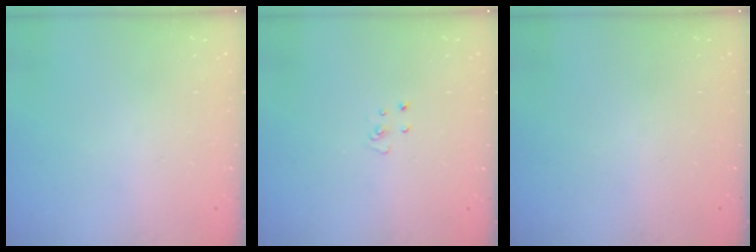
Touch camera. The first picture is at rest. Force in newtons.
{"total": 3.0, "press": 3.0, "slide": 0.3}
{"total": 0.0}